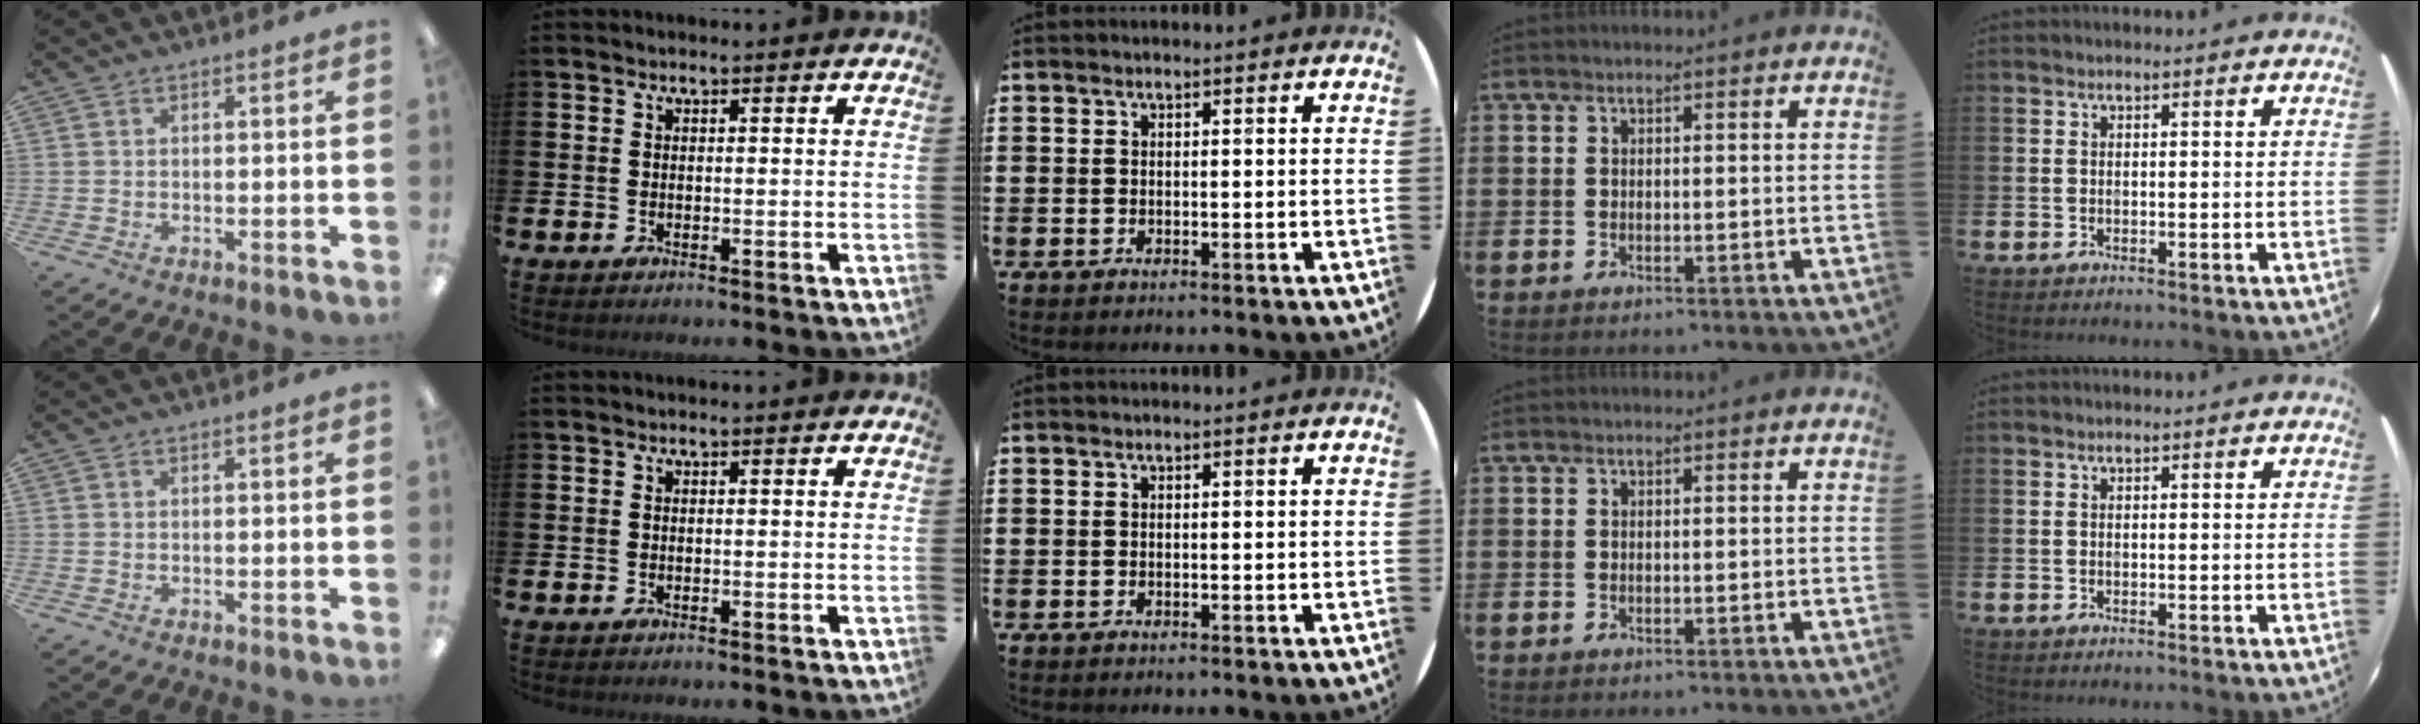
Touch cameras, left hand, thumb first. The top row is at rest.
{}